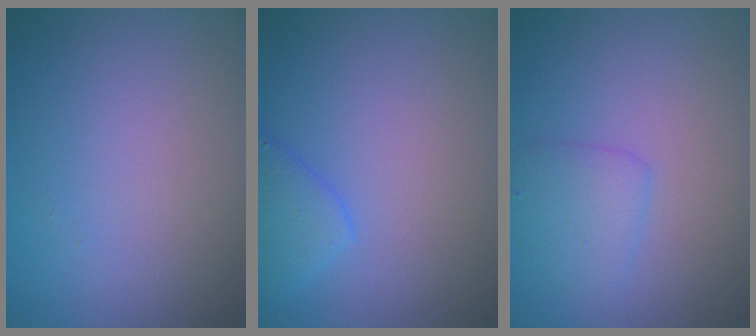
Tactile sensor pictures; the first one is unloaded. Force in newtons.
{"total": 2.6, "press": 2.6, "slide": 0.2}
{"total": 2.2, "press": 2.2, "slide": 0.2}